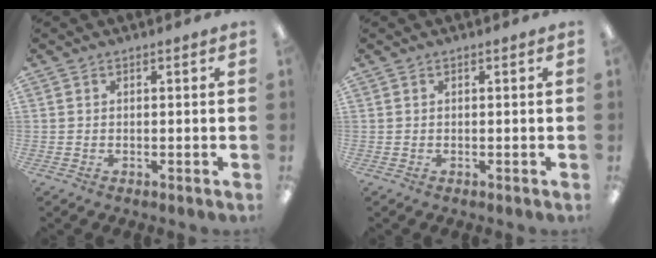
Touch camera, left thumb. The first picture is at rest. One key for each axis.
{"total": 0.0}